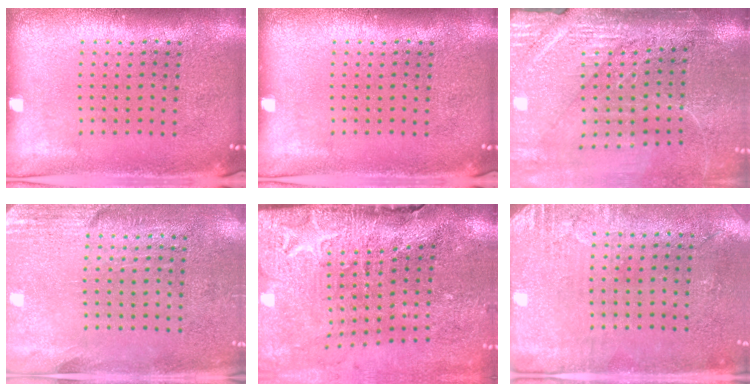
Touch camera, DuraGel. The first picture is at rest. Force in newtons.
{"total": 0.0}
{"total": 3.5, "press": 3.3, "slide": 1.1}
{"total": 2.8, "press": 2.4, "slide": 1.5}
{"total": 3.6, "press": 3.3, "slide": 1.4}
{"total": 2.9, "press": 2.4, "slide": 1.6}